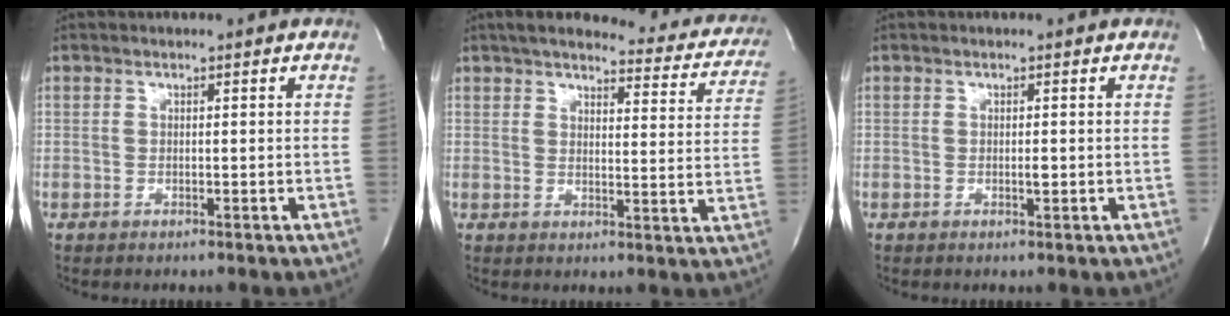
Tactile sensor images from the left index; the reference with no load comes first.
{"total": 19.1, "force": [16.9, 4.9, 7.5], "torque": [-0.081, -0.022, 0.183]}
{"total": 0.7, "force": [0.0, 0.1, 0.6], "torque": [-0.012, -0.001, -0.002]}